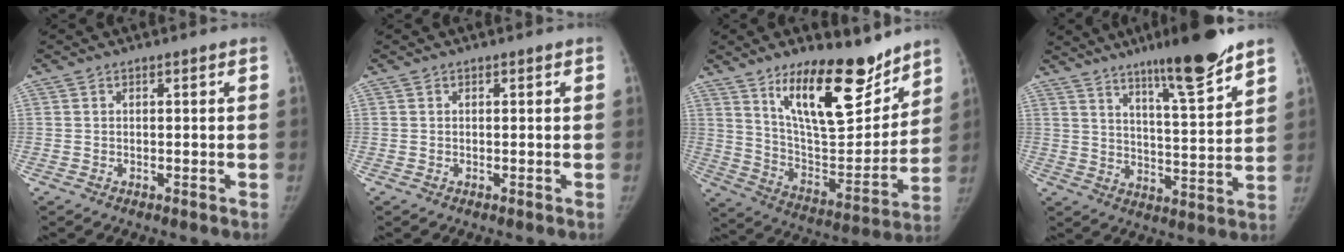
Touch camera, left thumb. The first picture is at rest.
{"total": 0.0}
{"total": 21.1, "force": [14.2, 7.7, 13.6], "torque": [-0.166, -0.097, 0.241]}
{"total": 13.7, "force": [9.9, 1.1, 9.5], "torque": [-0.135, -0.066, 0.158]}